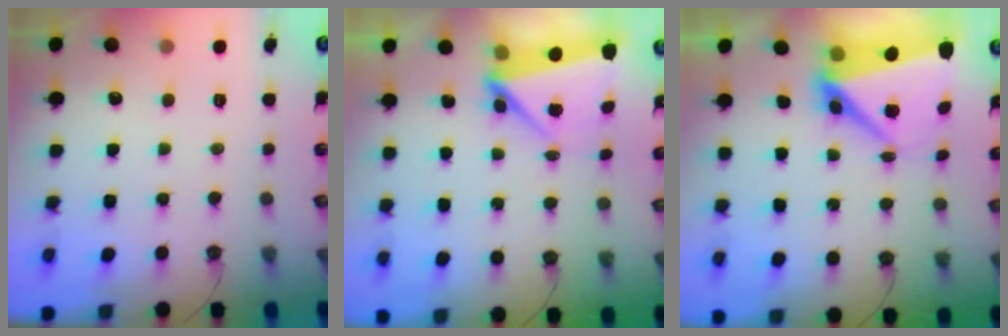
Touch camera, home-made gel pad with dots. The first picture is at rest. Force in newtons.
{"total": 6.9, "press": 5.1, "slide": 4.7}
{"total": 9.9, "press": 9.7, "slide": 1.8}